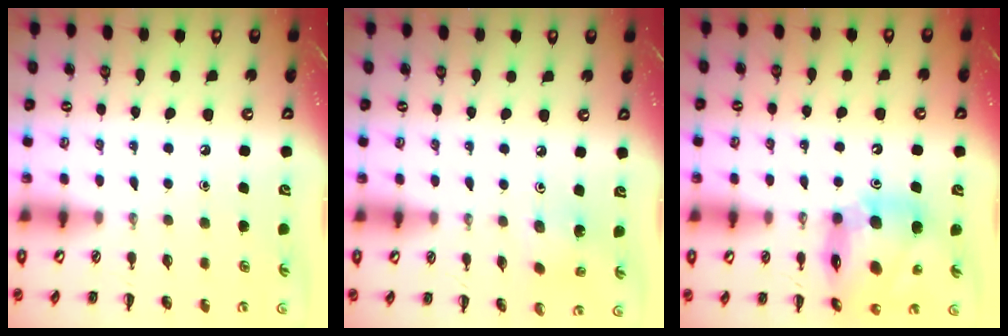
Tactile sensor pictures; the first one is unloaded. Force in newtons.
{"total": 1.5, "press": 1.3, "slide": 0.6}
{"total": 14.4, "press": 13.8, "slide": 4.0}